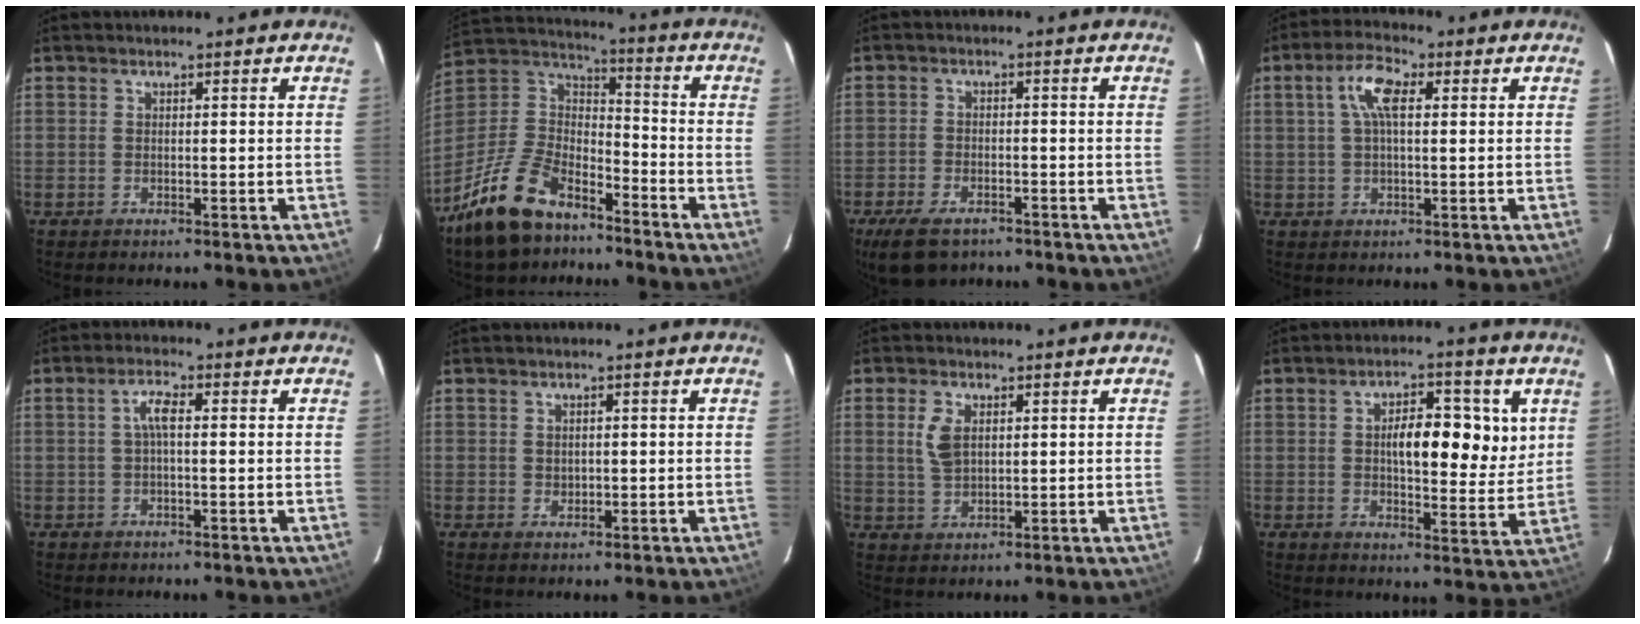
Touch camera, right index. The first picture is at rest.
{"total": 19.7, "force": [-13.4, 9.7, 10.6], "torque": [-0.234, 0.006, -0.234]}
{"total": 8.1, "force": [-5.5, 4.6, 3.8], "torque": [-0.092, -0.005, -0.082]}
{"total": 6.3, "force": [1.8, 2.4, 5.5], "torque": [-0.104, 0.016, 0.032]}
{"total": 2.9, "force": [0.2, 0.6, 2.8], "torque": [-0.057, 0.008, 0.005]}
{"total": 1.2, "force": [0.4, 1.1, 0.4], "torque": [-0.002, 0.003, 0.008]}
{"total": 4.9, "force": [1.5, 2.9, 3.7], "torque": [-0.075, 0.004, 0.033]}
{"total": 11.3, "force": [3.4, 4.5, 9.8], "torque": [-0.145, 0.008, 0.048]}